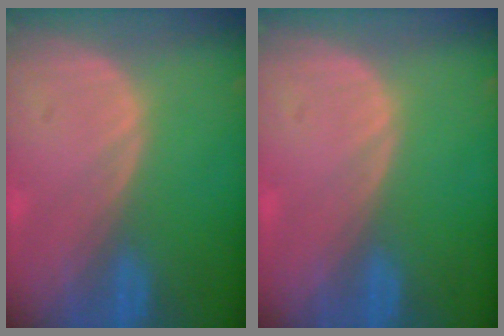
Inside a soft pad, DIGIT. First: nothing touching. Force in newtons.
{"total": 0.0}